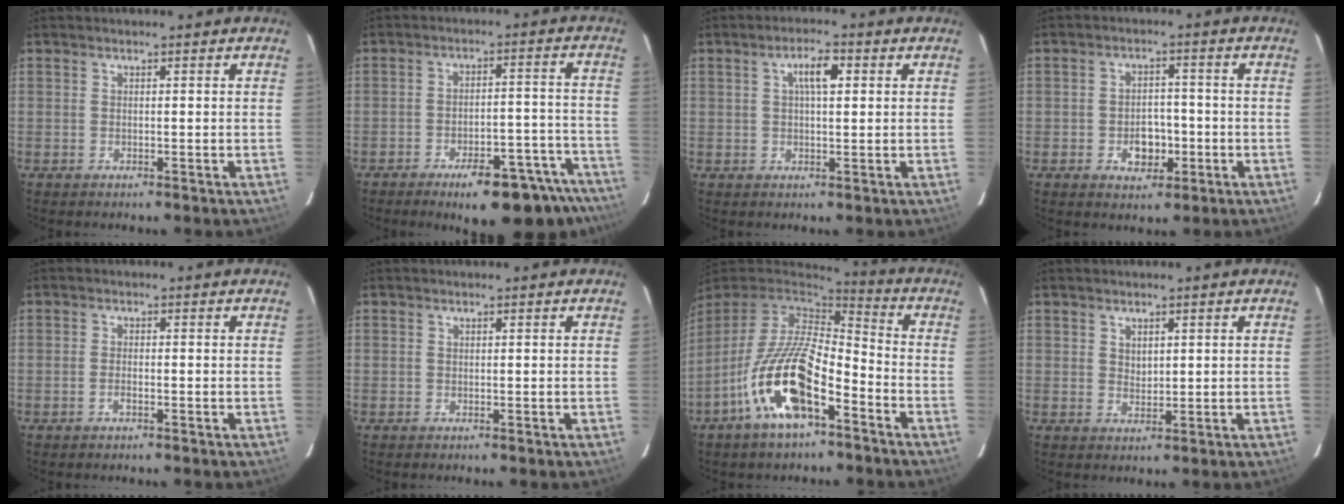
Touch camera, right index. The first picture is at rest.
{"total": 16.9, "force": [-13.5, 4.6, 9.1], "torque": [-0.106, 0.016, -0.164]}
{"total": 4.5, "force": [1.3, 1.5, 4.0], "torque": [-0.069, 0.011, 0.023]}
{"total": 5.6, "force": [-2.0, 4.0, 3.4], "torque": [-0.064, 0.006, -0.022]}
{"total": 1.5, "force": [-0.9, 0.6, 1.1], "torque": [-0.024, 0.001, -0.016]}
{"total": 0.0}
{"total": 17.7, "force": [-9.0, 6.6, 13.8], "torque": [-0.278, -0.023, -0.173]}
{"total": 2.0, "force": [1.1, 1.4, 0.9], "torque": [-0.010, 0.001, 0.021]}